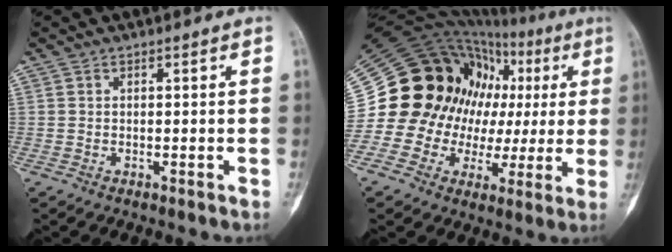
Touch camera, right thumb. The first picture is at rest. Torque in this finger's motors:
{"motor_torque": [1.57, 2.73, 0.19, -0.02, 0.09]}